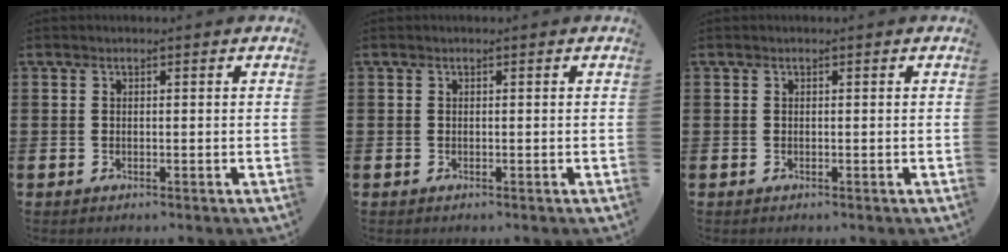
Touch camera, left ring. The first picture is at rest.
{"total": 0.0}
{"total": 0.0}